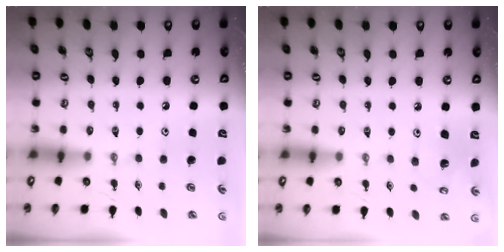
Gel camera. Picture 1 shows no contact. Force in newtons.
{"total": 6.3, "press": 6.2, "slide": 0.5}